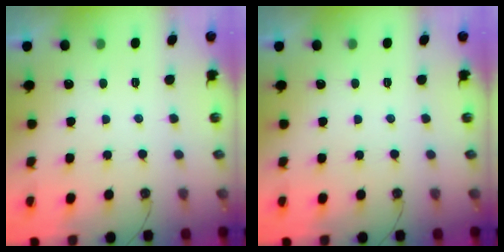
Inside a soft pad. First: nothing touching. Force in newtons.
{"total": 0.0}